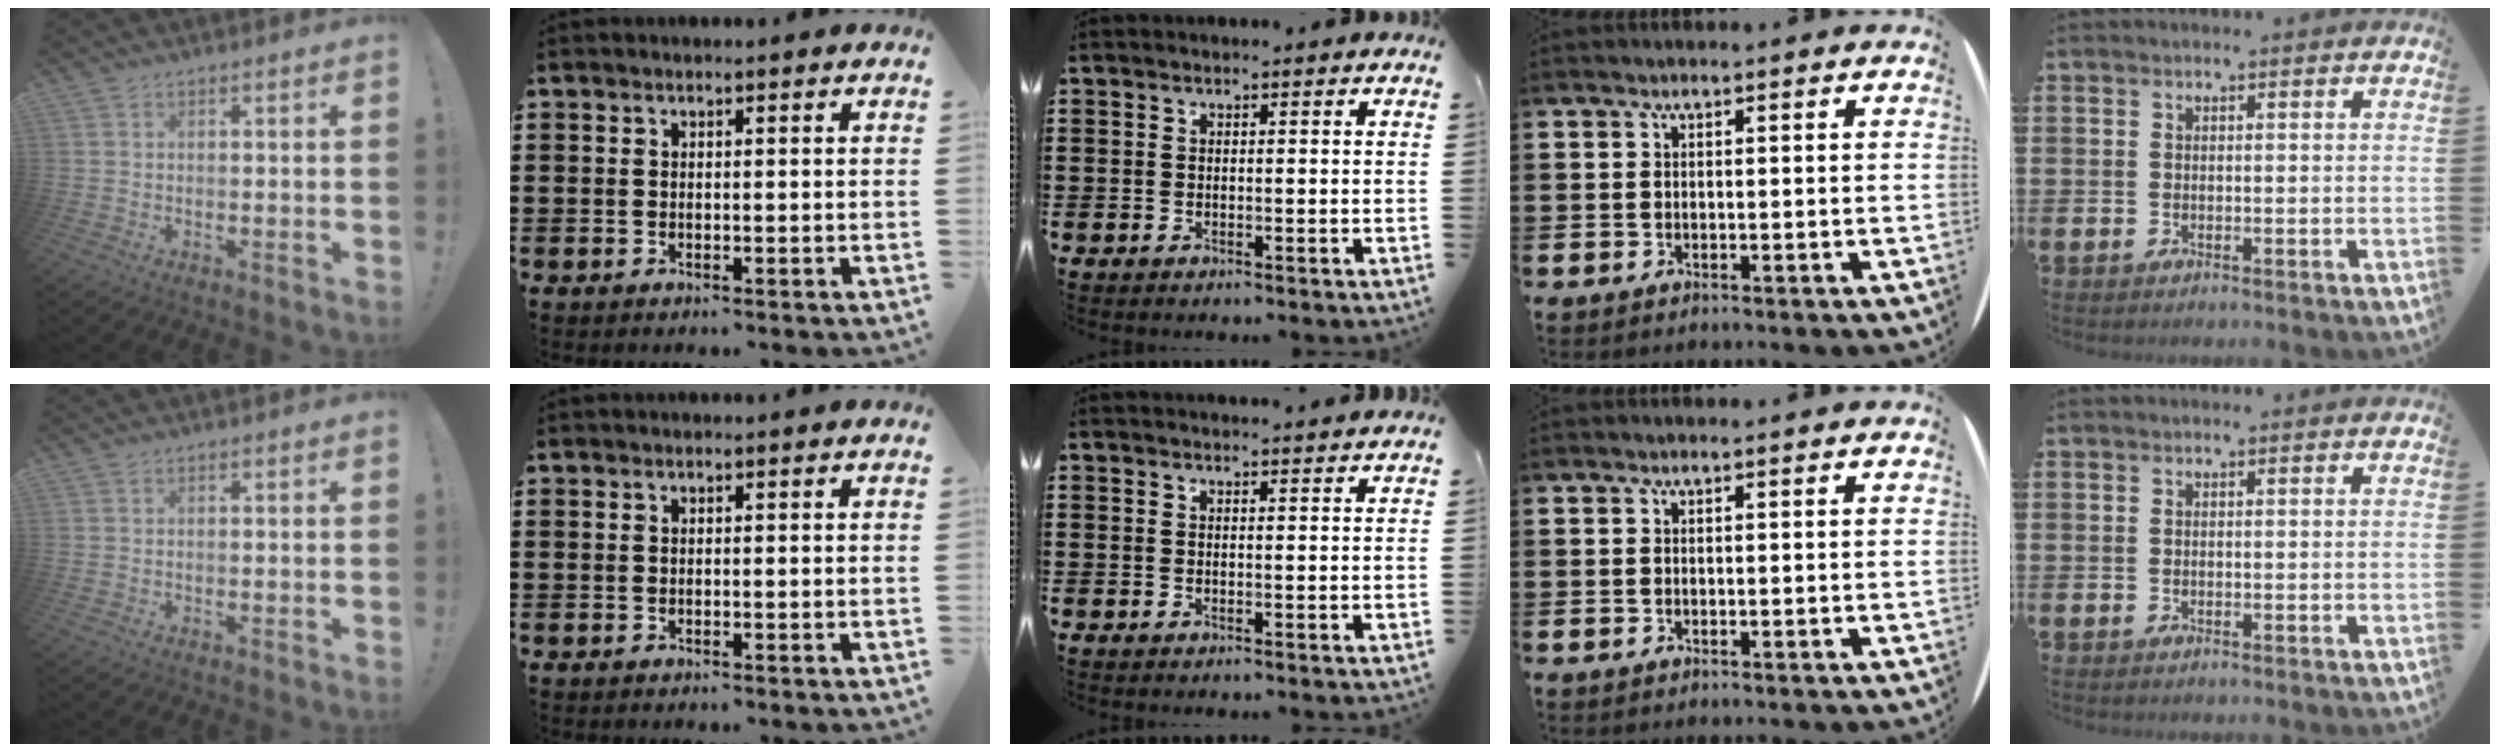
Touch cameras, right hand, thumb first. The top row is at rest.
{"middle": {"total": 1.2, "force": [1.2, -0.1, 0.3], "torque": [0.001, -0.004, 0.021]}}